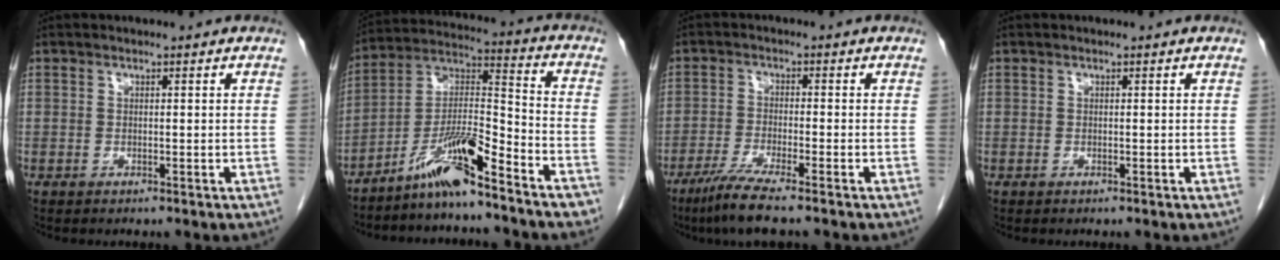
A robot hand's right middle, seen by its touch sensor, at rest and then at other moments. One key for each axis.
{"total": 12.2, "fx": -9.1, "fy": 1.5, "fz": 8.0, "tx": -0.148, "ty": 0.018, "tz": -0.161}
{"total": 6.3, "fx": -4.7, "fy": -0.5, "fz": 4.2, "tx": -0.084, "ty": -0.022, "tz": -0.090}
{"total": 0.0}